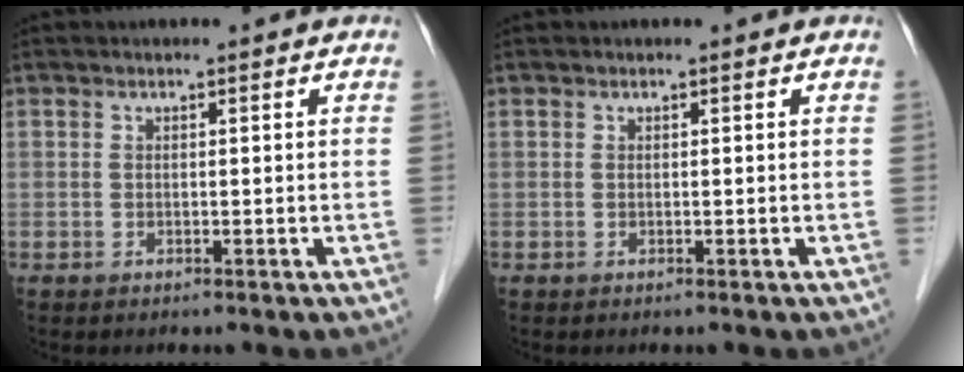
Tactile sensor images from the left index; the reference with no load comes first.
{"total": 0.0}